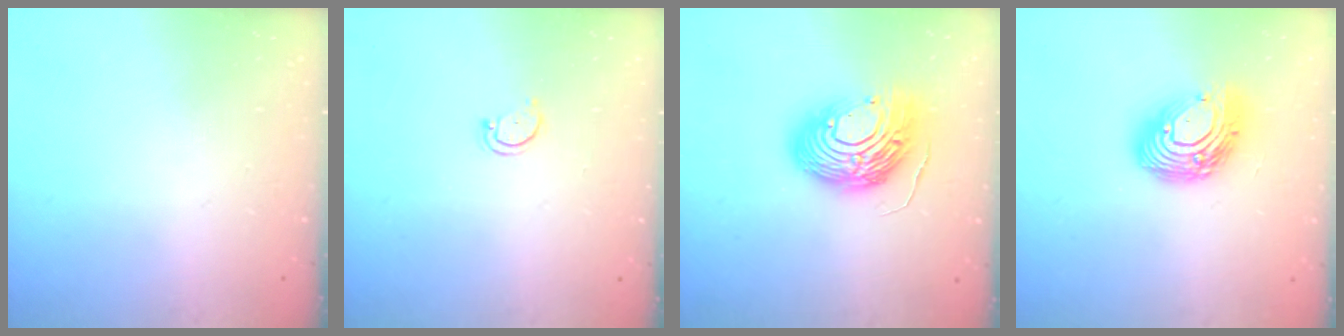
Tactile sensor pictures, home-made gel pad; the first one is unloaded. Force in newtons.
{"total": 2.9, "press": 2.9, "slide": 0.4}
{"total": 16.0, "press": 15.8, "slide": 2.4}
{"total": 15.3, "press": 15.3, "slide": 1.2}